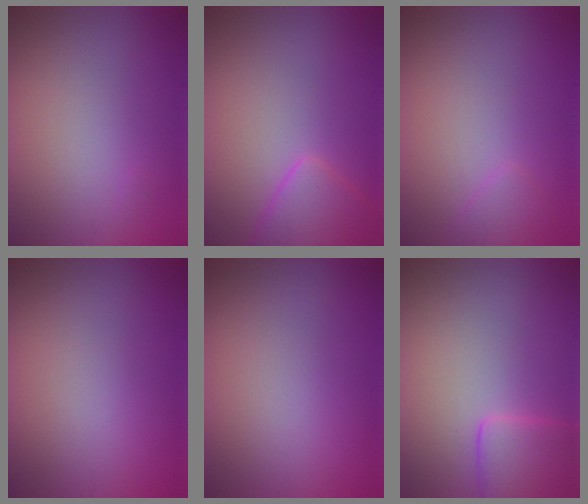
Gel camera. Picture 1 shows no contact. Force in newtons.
{"total": 3.3, "press": 3.3, "slide": 0.3}
{"total": 1.0, "press": 1.0, "slide": 0.1}
{"total": 0.0}
{"total": 0.0}
{"total": 3.4, "press": 3.3, "slide": 0.2}